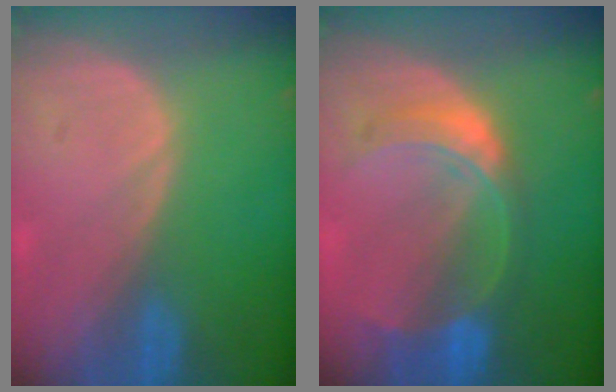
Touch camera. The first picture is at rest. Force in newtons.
{"total": 7.6, "press": 6.6, "slide": 3.7}